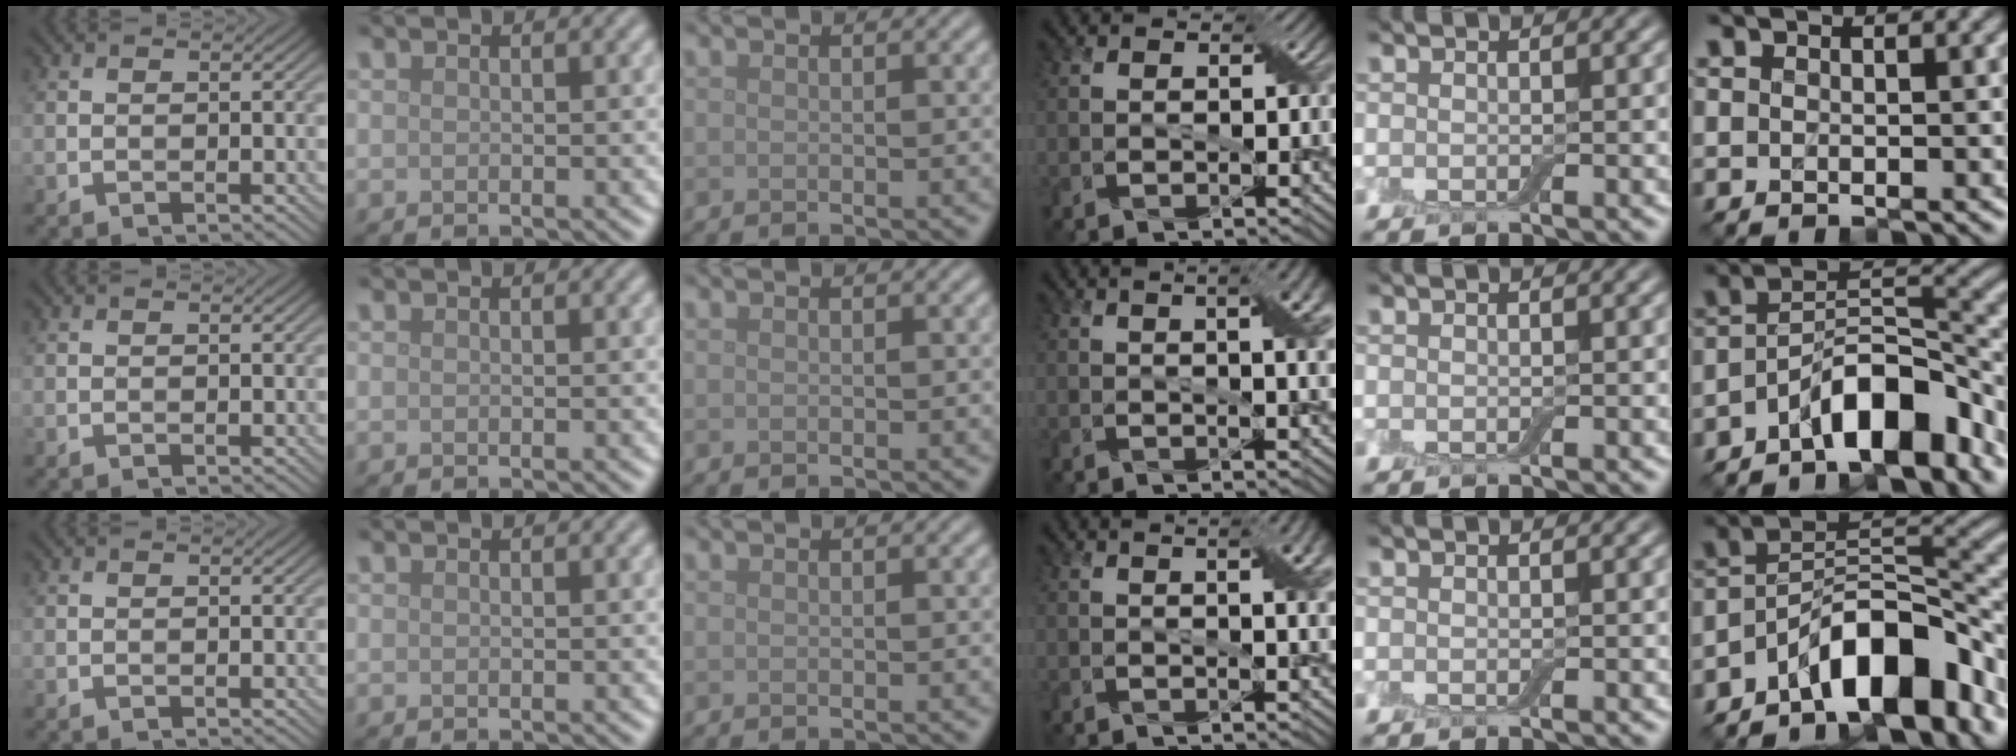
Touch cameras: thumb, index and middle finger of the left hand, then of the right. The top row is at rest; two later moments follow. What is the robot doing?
{"motion": "pour", "object": "bottle"}